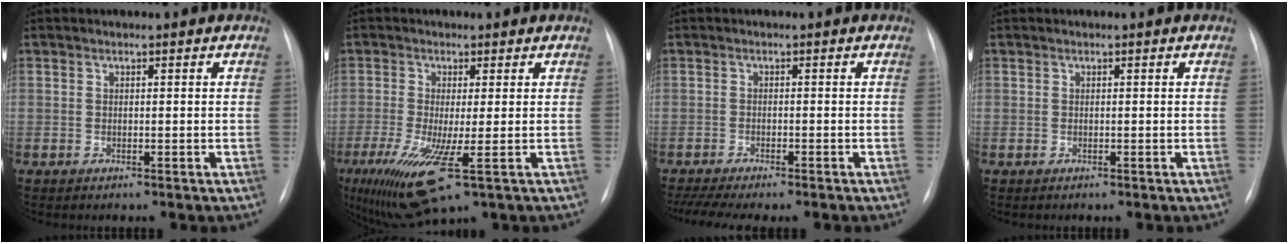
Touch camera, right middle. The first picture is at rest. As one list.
[{"total": 9.3, "force": [-3.2, 1.2, 8.7], "torque": [-0.167, -0.031, -0.051]}, {"total": 8.7, "force": [-7.2, 1.1, 4.7], "torque": [-0.068, -0.001, -0.108]}, {"total": 0.0}]